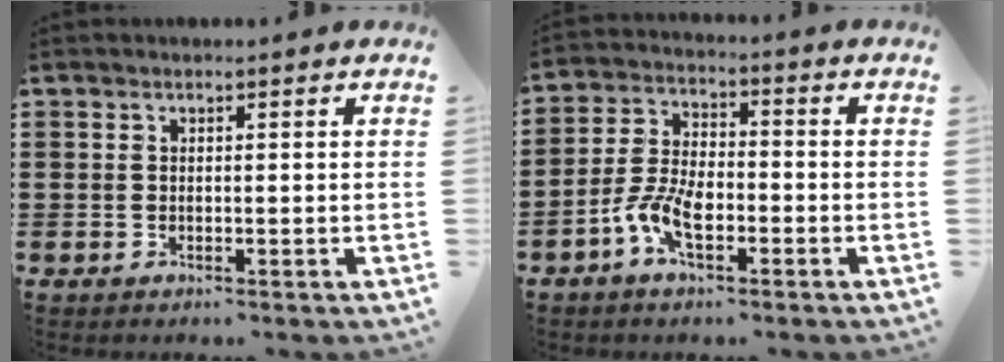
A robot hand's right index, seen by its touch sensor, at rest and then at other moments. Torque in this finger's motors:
{"motor_torque": [2.14, 0.00, 0.55, 0.12]}